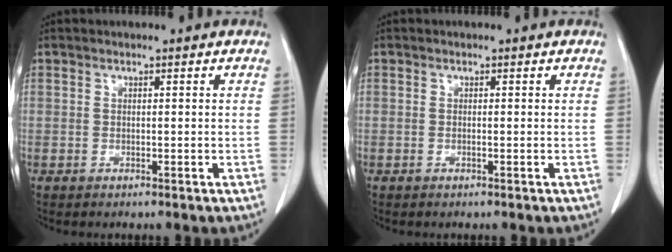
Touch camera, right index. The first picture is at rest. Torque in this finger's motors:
{"motor_torque": [0.03, 0.01, 0.03, 0.01]}